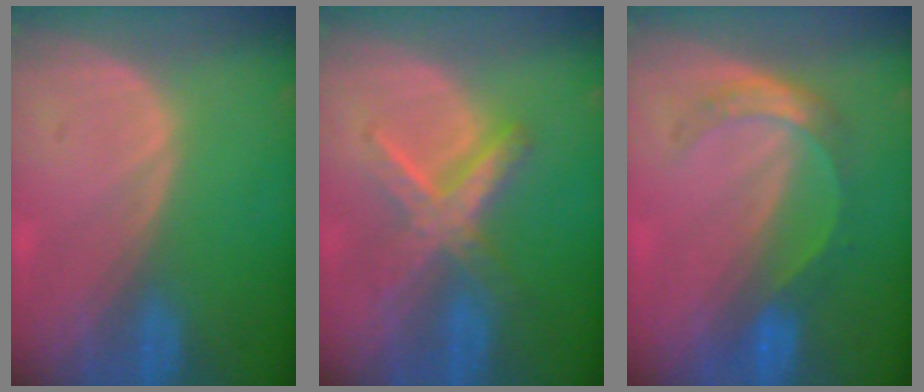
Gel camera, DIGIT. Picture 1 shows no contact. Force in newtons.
{"total": 6.3, "press": 6.3, "slide": 0.2}
{"total": 5.5, "press": 4.8, "slide": 2.6}